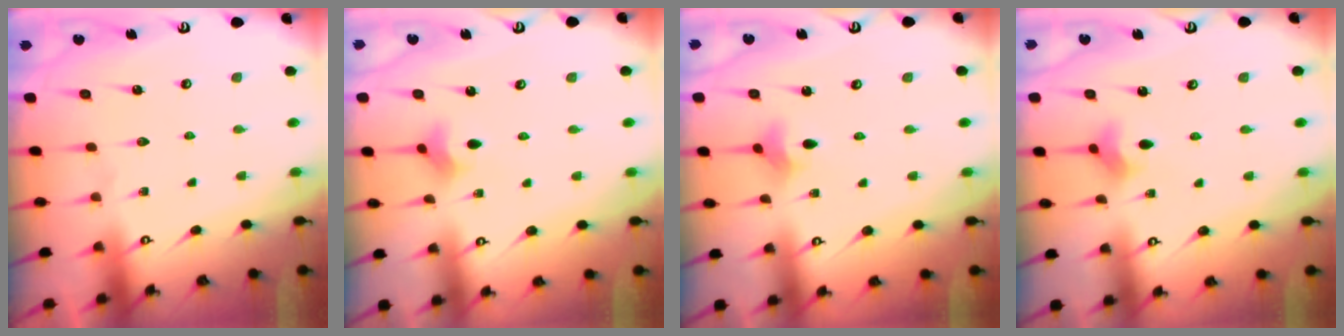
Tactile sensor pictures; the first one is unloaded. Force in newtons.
{"total": 3.3, "press": 3.3, "slide": 0.6}
{"total": 2.3, "press": 2.3, "slide": 0.5}
{"total": 3.2, "press": 3.2, "slide": 0.6}